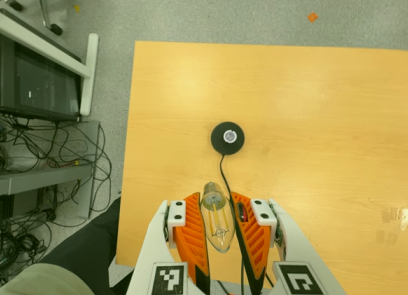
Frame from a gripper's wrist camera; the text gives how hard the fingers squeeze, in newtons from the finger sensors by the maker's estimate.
{"total": 17.9, "left": 19.0, "right": 16.8}